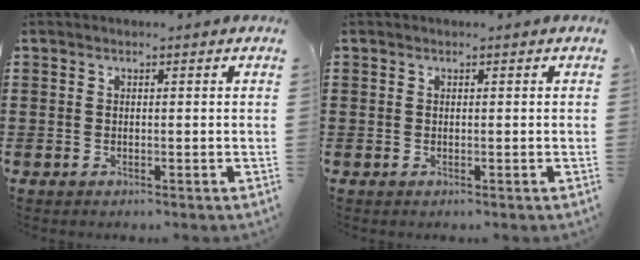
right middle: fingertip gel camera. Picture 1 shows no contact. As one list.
[{"total": 0.0}]